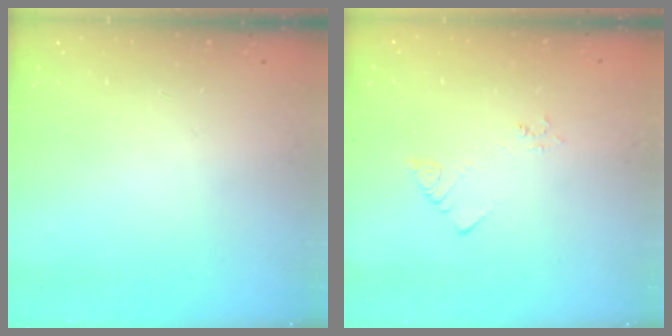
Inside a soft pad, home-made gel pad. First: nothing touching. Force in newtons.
{"total": 2.4, "press": 2.4, "slide": 0.4}